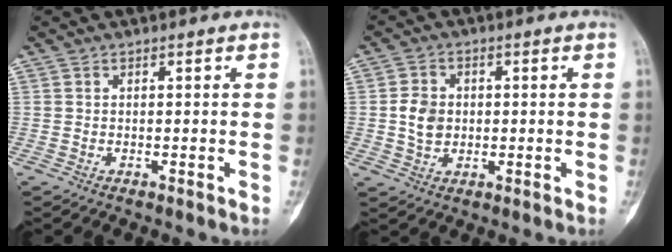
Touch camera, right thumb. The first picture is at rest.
{"total": 5.3, "force": [0.0, 4.3, 3.1], "torque": [-0.044, 0.002, 0.001]}